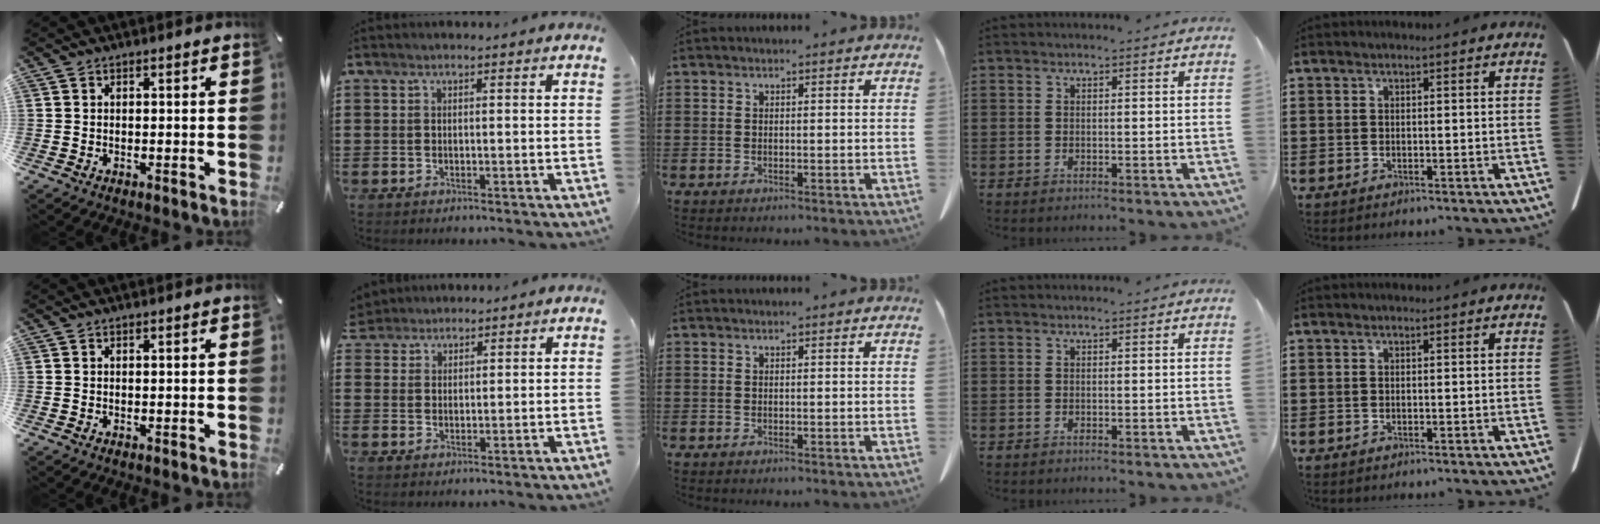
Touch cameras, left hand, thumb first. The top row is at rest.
{"index": {"total": 2.7, "force": [2.4, 1.2, -0.5], "torque": [-0.004, 0.002, 0.046]}}